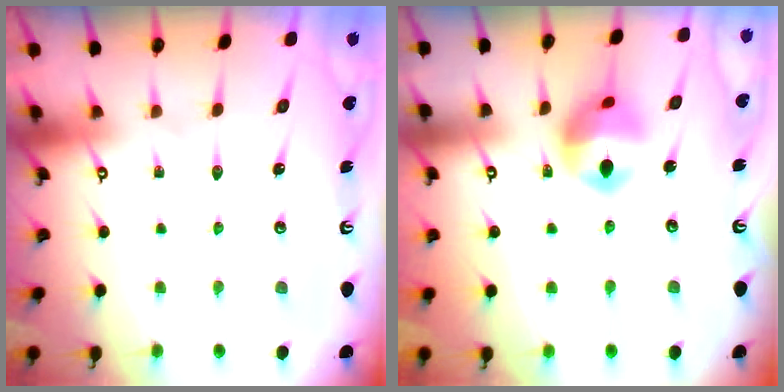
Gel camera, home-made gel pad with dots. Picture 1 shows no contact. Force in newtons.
{"total": 11.1, "press": 11.1, "slide": 0.8}